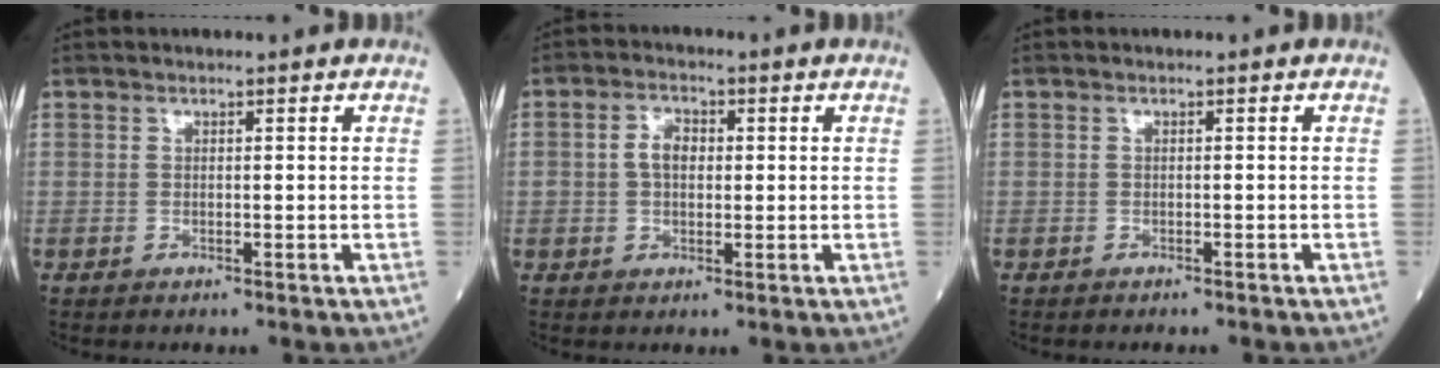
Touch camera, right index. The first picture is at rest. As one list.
[{"total": 3.9, "force": [0.3, 2.4, 3.0], "torque": [-0.063, 0.013, 0.007]}, {"total": 1.2, "force": [-1.0, 0.2, 0.5], "torque": [-0.010, -0.002, -0.013]}]